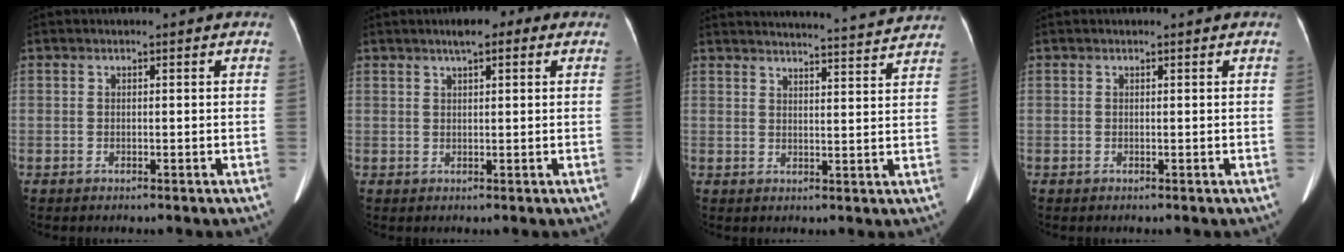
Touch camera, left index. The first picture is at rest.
{"total": 4.2, "force": [2.4, 1.4, 3.1], "torque": [-0.050, 0.016, 0.033]}
{"total": 16.1, "force": [15.6, 0.1, 3.8], "torque": [-0.055, -0.014, 0.190]}
{"total": 0.0}